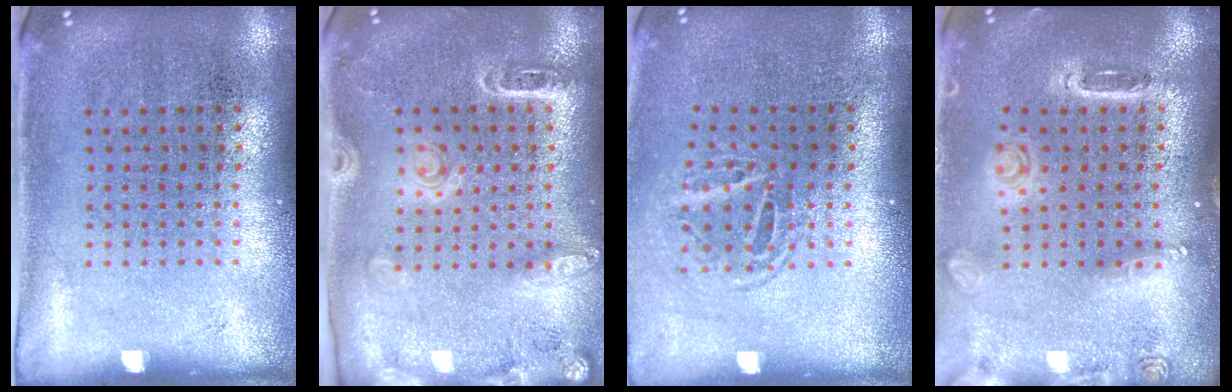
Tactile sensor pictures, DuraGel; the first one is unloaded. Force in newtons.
{"total": 1.8, "press": 1.7, "slide": 0.4}
{"total": 1.6, "press": 1.1, "slide": 1.2}
{"total": 1.5, "press": 1.5, "slide": 0.2}